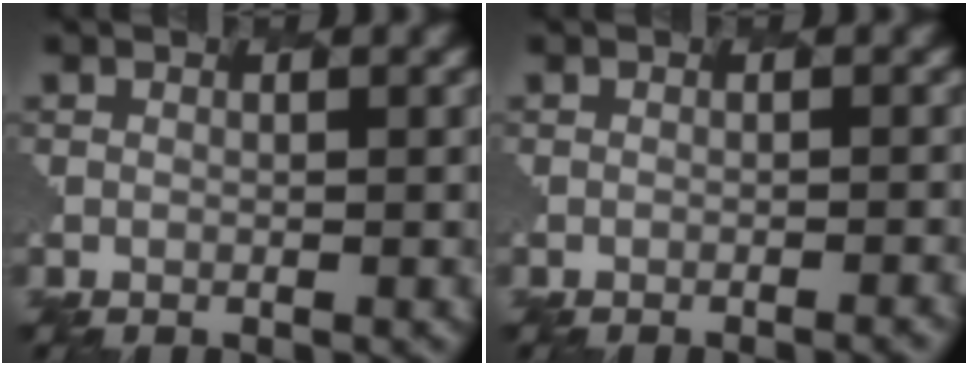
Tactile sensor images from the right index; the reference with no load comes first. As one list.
[{"total": 1.7, "force": [-1.1, 0.5, 1.2], "torque": [-0.001, 0.011, -0.017]}]